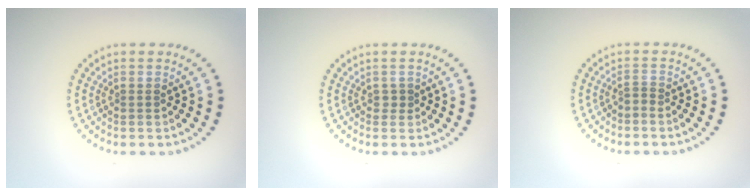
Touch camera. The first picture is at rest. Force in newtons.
{"total": 0.6, "press": 0.6, "slide": 0.1}
{"total": 0.7, "press": 0.3, "slide": 0.6}